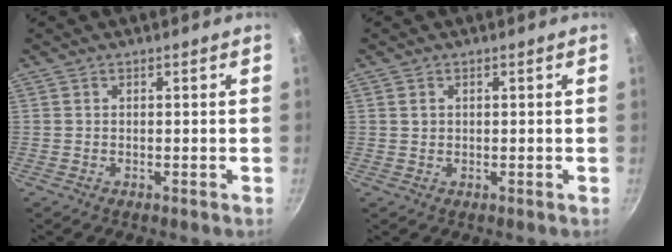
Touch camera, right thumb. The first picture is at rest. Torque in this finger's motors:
{"motor_torque": [0.02, 0.04, -0.23, -0.16, -0.04]}